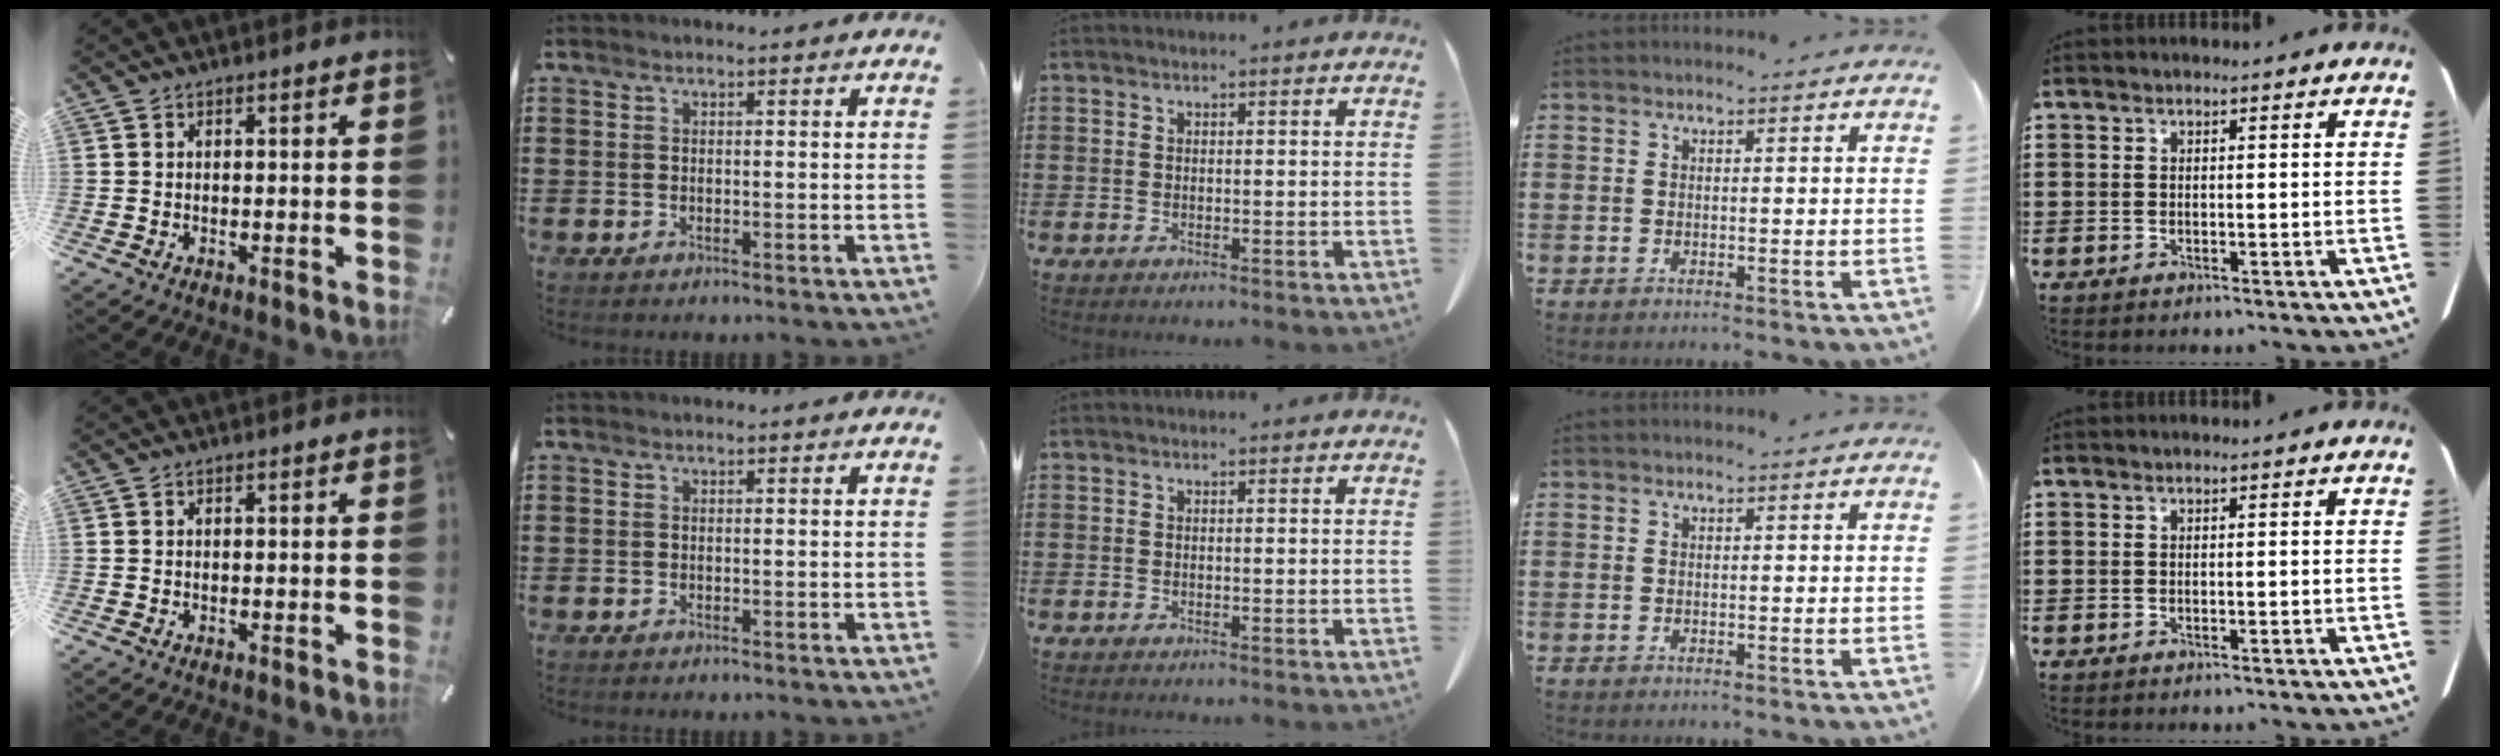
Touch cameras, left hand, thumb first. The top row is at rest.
{}